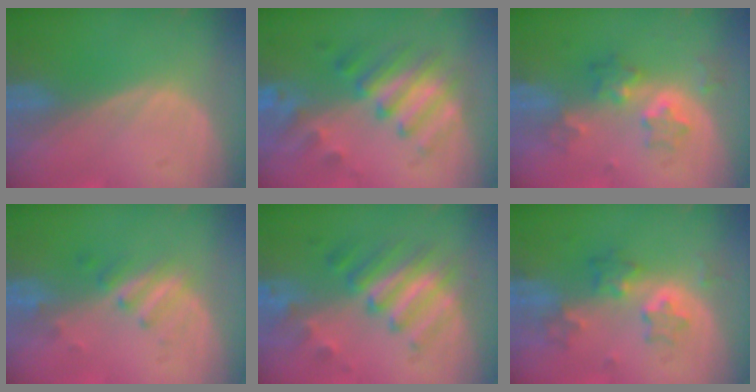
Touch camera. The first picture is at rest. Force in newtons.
{"total": 7.9, "press": 7.7, "slide": 1.7}
{"total": 6.5, "press": 5.6, "slide": 3.1}
{"total": 3.5, "press": 3.2, "slide": 1.3}
{"total": 7.5, "press": 7.4, "slide": 0.9}
{"total": 5.8, "press": 5.7, "slide": 1.2}